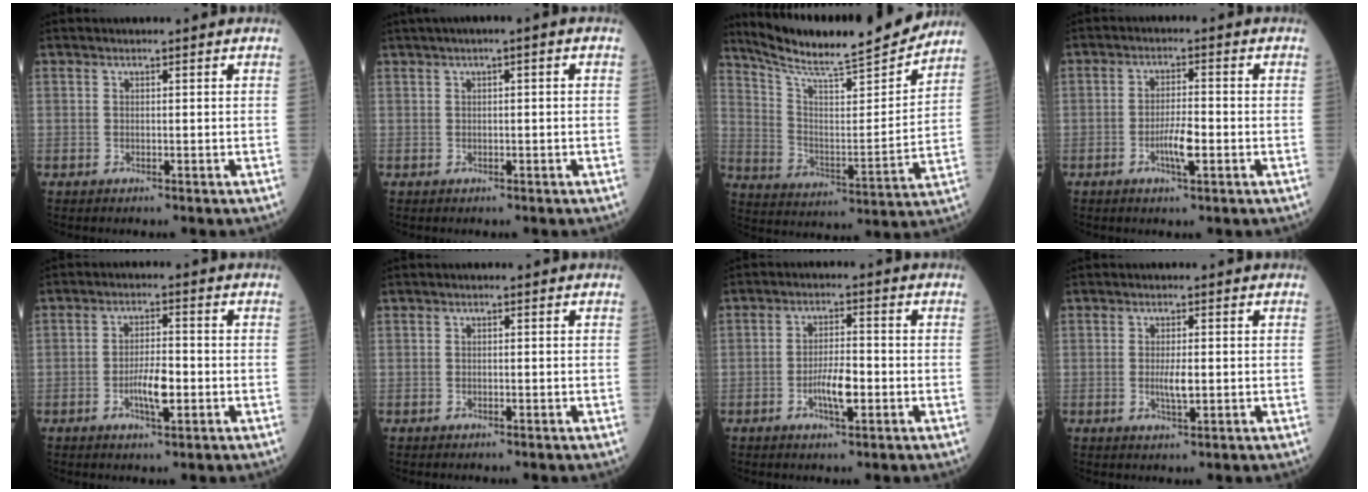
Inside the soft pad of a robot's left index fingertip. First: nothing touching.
{"total": 2.2, "force": [0.7, 0.1, 2.1], "torque": [-0.036, 0.007, 0.012]}
{"total": 20.0, "force": [18.3, 0.3, 8.1], "torque": [-0.144, -0.032, 0.282]}
{"total": 4.0, "force": [-1.6, 0.5, 3.6], "torque": [-0.068, -0.004, -0.030]}
{"total": 4.7, "force": [-1.7, 1.1, 4.2], "torque": [-0.078, -0.002, -0.029]}
{"total": 0.0}
{"total": 4.7, "force": [-1.8, 1.1, 4.2], "torque": [-0.077, -0.002, -0.033]}
{"total": 2.4, "force": [-0.4, 0.5, 2.4], "torque": [-0.045, -0.006, -0.006]}